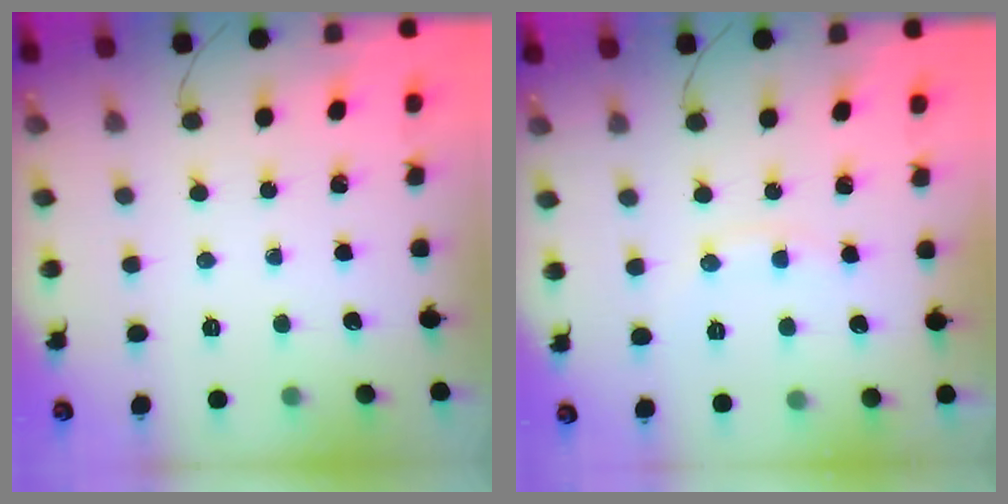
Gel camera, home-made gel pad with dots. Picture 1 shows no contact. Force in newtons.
{"total": 6.4, "press": 6.3, "slide": 0.8}